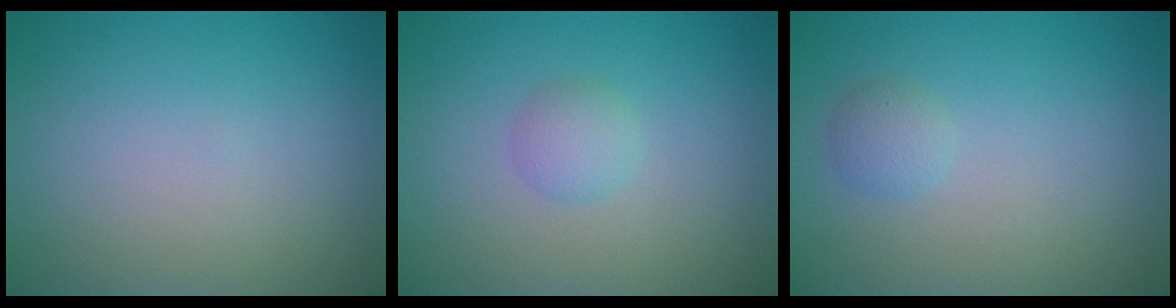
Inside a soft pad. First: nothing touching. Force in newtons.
{"total": 1.5, "press": 1.5, "slide": 0.1}
{"total": 1.3, "press": 1.3, "slide": 0.1}